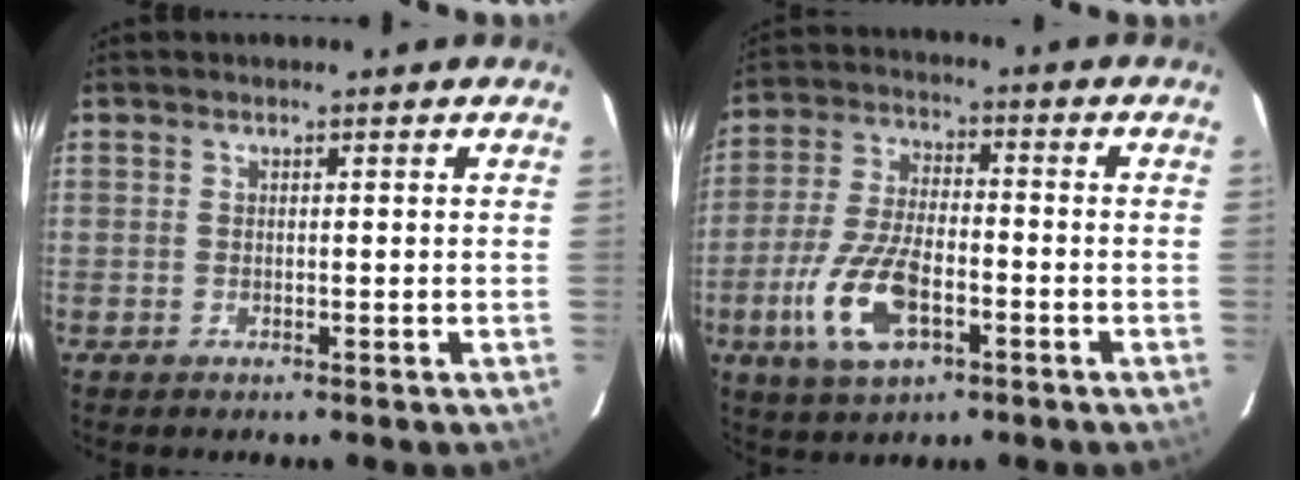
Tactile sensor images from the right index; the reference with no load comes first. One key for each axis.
{"total": 13.2, "fx": -5.1, "fy": 6.0, "fz": 10.6, "tx": -0.231, "ty": -0.009, "tz": -0.091}